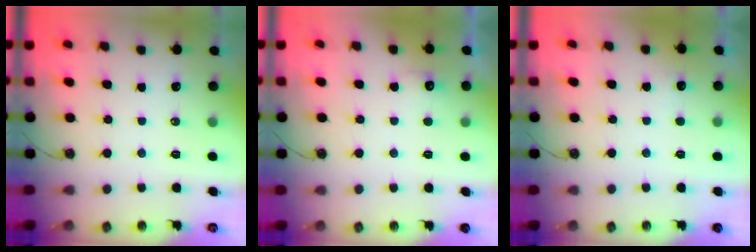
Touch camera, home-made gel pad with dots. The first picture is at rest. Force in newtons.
{"total": 4.6, "press": 4.5, "slide": 1.2}
{"total": 2.1, "press": 1.9, "slide": 0.9}